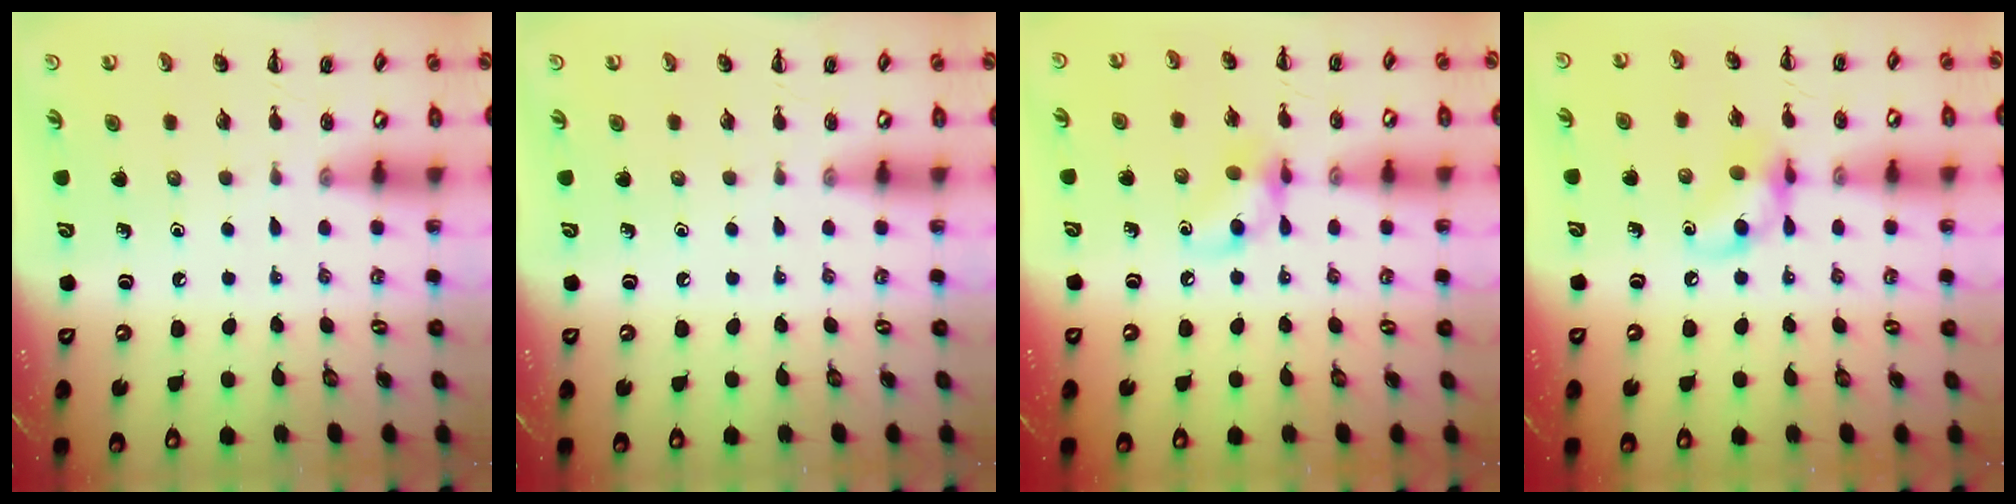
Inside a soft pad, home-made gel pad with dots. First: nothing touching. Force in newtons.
{"total": 0.0}
{"total": 9.1, "press": 9.1, "slide": 0.7}
{"total": 10.2, "press": 10.1, "slide": 1.0}